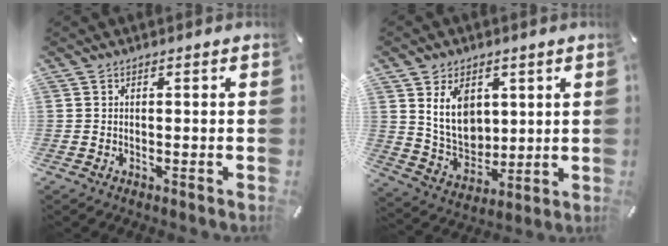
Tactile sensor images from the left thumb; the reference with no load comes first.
{"total": 11.0, "force": [4.0, 8.6, 5.6], "torque": [-0.104, -0.016, 0.075]}